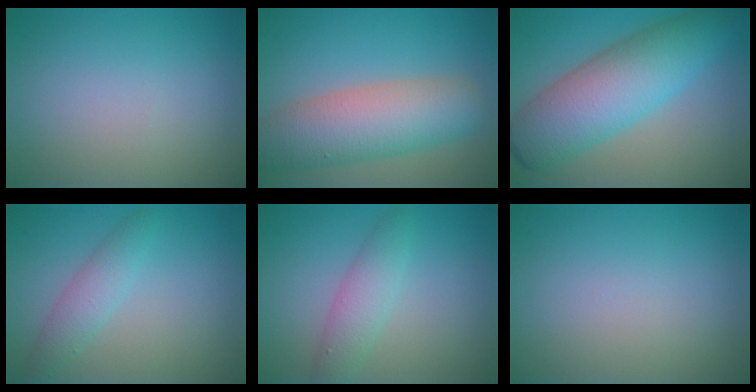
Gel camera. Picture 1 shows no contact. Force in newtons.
{"total": 7.8, "press": 7.8, "slide": 0.5}
{"total": 8.7, "press": 8.7, "slide": 0.1}
{"total": 2.4, "press": 2.4, "slide": 0.1}
{"total": 2.8, "press": 2.8, "slide": 0.1}
{"total": 0.0}